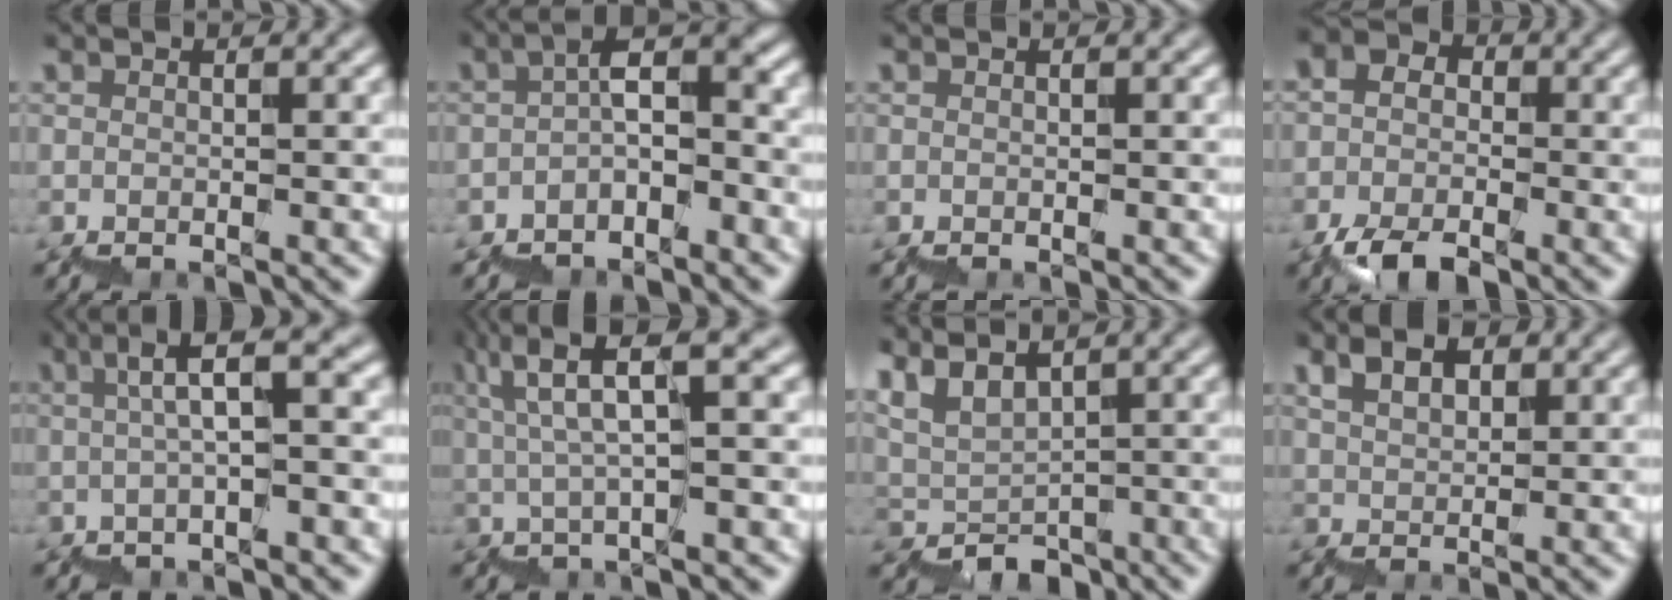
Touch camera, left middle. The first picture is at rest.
{"total": 3.8, "force": [-1.6, 1.2, 3.2], "torque": [-0.048, 0.022, -0.029]}
{"total": 0.0}
{"total": 3.6, "force": [-1.5, 2.7, 2.0], "torque": [-0.047, 0.012, -0.034]}
{"total": 5.2, "force": [0.5, 0.9, 5.1], "torque": [-0.064, 0.032, -0.001]}
{"total": 6.7, "force": [3.7, 0.9, 5.6], "torque": [-0.077, 0.020, 0.062]}
{"total": 2.6, "force": [1.6, 1.8, 1.0], "torque": [-0.011, -0.003, 0.041]}
{"total": 2.9, "force": [2.6, 0.7, 1.2], "torque": [-0.013, 0.013, 0.049]}